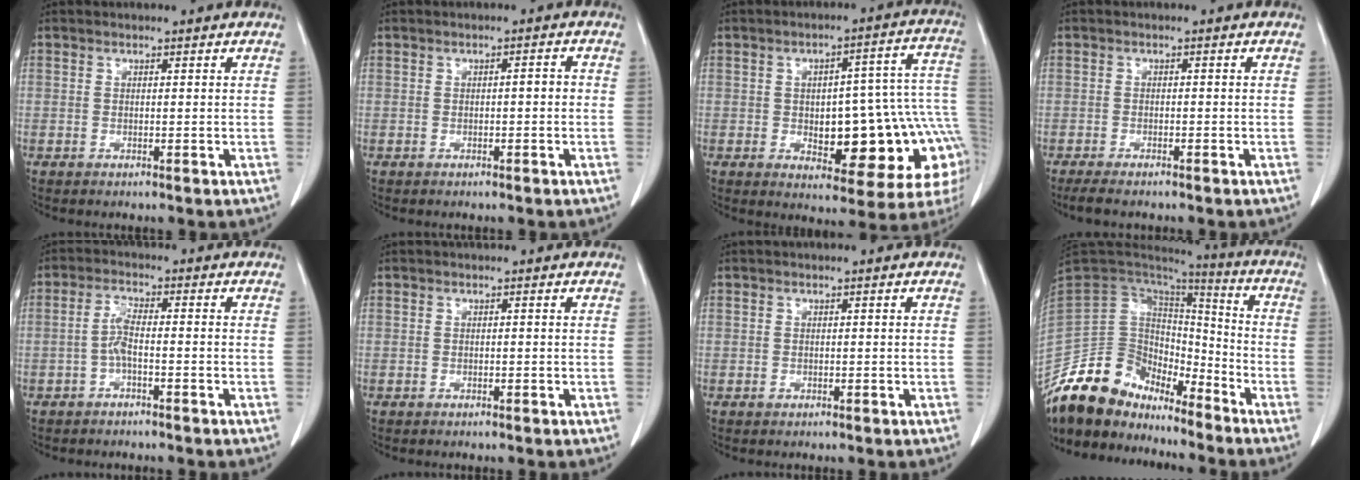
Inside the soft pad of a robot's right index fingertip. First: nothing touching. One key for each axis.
{"total": 1.7, "fx": -0.3, "fy": 0.5, "fz": 1.6, "tx": -0.020, "ty": 0.006, "tz": -0.005}
{"total": 19.8, "fx": -3.5, "fy": 6.5, "fz": 18.4, "tx": -0.160, "ty": 0.043, "tz": -0.022}
{"total": 3.3, "fx": -2.7, "fy": 0.5, "fz": 1.9, "tx": -0.034, "ty": -0.008, "tz": -0.044}
{"total": 3.2, "fx": -1.2, "fy": 0.5, "fz": 2.9, "tx": -0.060, "ty": 0.004, "tz": -0.027}
{"total": 0.0}
{"total": 0.6, "fx": -0.2, "fy": 0.4, "fz": 0.3, "tx": -0.003, "ty": 0.001, "tz": -0.005}
{"total": 15.0, "fx": -12.9, "fy": 6.6, "fz": 3.8, "tx": -0.059, "ty": 0.056, "tz": -0.240}